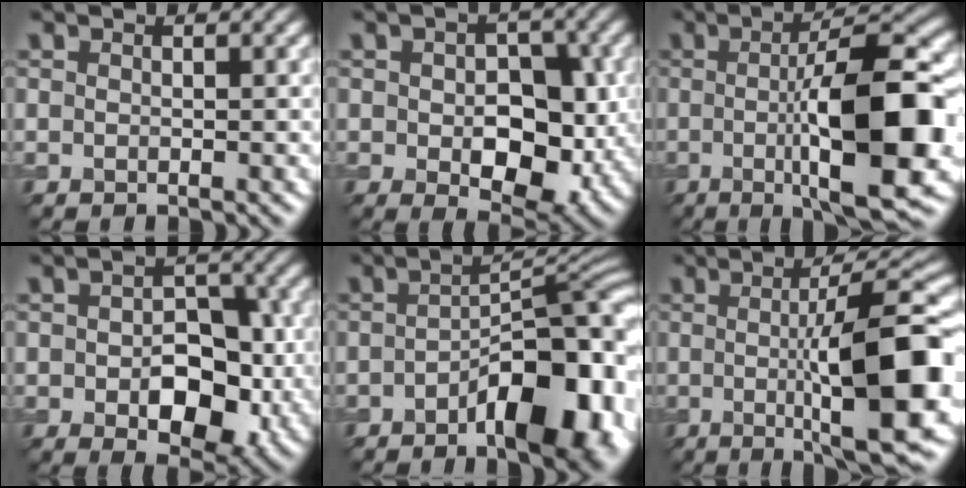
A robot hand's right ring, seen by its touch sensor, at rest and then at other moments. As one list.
[{"total": 7.1, "force": [-0.8, 4.3, 5.6], "torque": [-0.084, -0.010, 0.002]}, {"total": 12.4, "force": [-1.0, 3.0, 12.0], "torque": [-0.172, 0.003, -0.012]}, {"total": 7.4, "force": [-1.5, 4.4, 5.7], "torque": [-0.080, -0.001, -0.016]}, {"total": 11.3, "force": [-4.5, 4.4, 9.4], "torque": [-0.122, 0.006, -0.062]}, {"total": 12.3, "force": [-0.5, 2.8, 12.0], "torque": [-0.160, 0.000, 0.000]}]